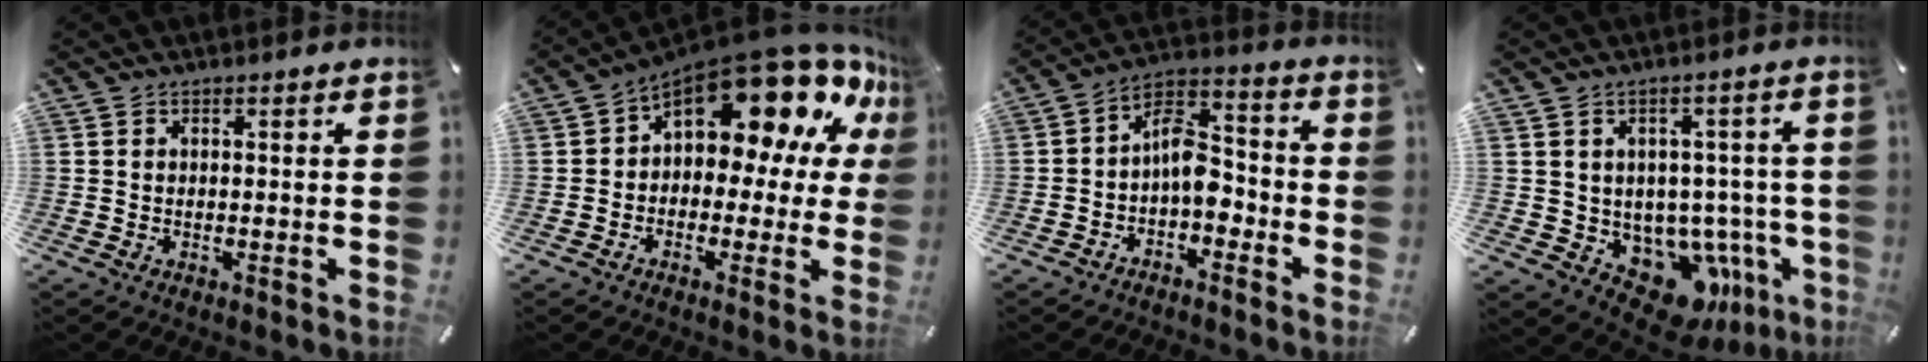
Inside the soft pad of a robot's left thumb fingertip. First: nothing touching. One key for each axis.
{"total": 19.4, "fx": 10.2, "fy": 9.9, "fz": 13.3, "tx": -0.184, "ty": -0.075, "tz": 0.173}
{"total": 9.0, "fx": -2.3, "fy": 6.2, "fz": 6.2, "tx": -0.099, "ty": 0.010, "tz": -0.042}
{"total": 10.3, "fx": -4.6, "fy": 7.6, "fz": 5.3, "tx": -0.053, "ty": 0.004, "tz": -0.060}